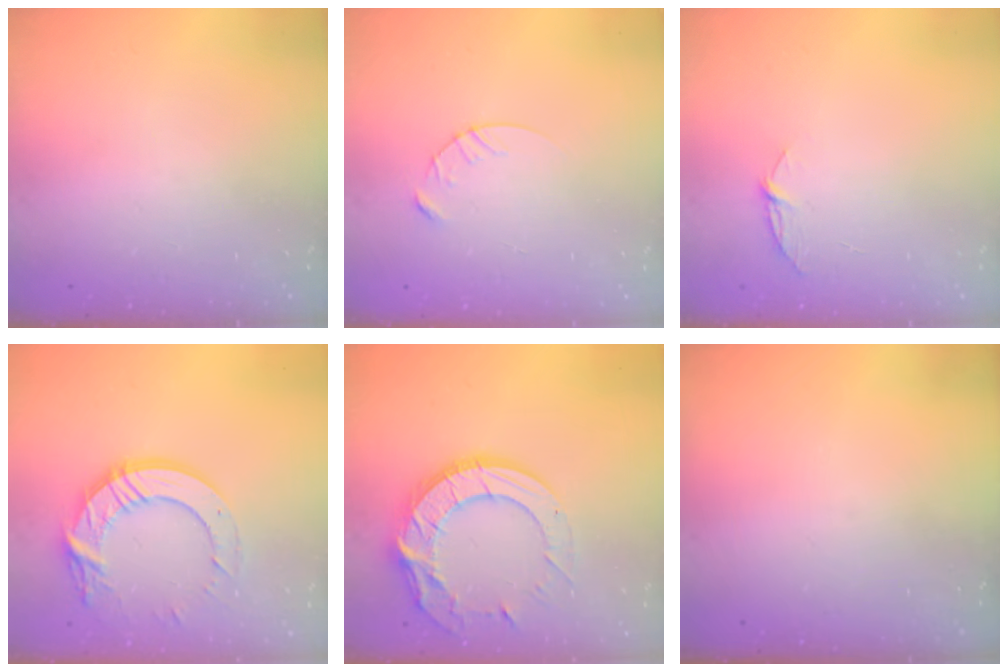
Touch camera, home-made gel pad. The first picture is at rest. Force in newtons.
{"total": 4.6, "press": 4.5, "slide": 0.5}
{"total": 4.9, "press": 4.8, "slide": 0.6}
{"total": 15.2, "press": 15.1, "slide": 1.5}
{"total": 18.1, "press": 18.1, "slide": 1.3}
{"total": 0.0}